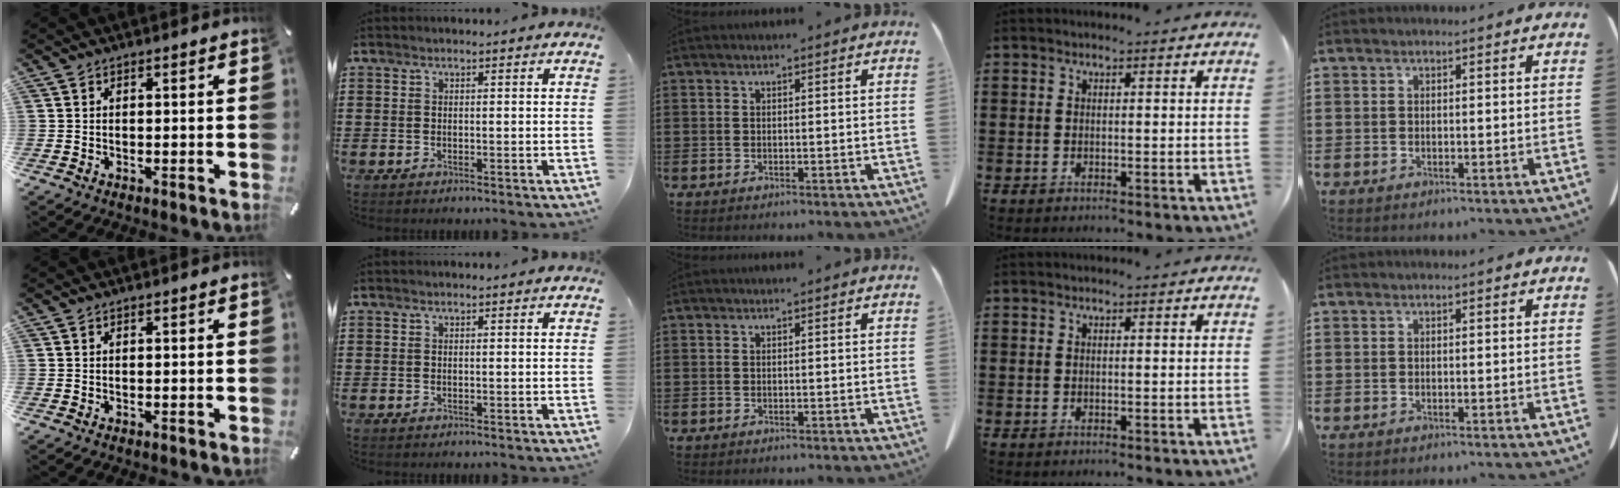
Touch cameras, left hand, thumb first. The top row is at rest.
{}